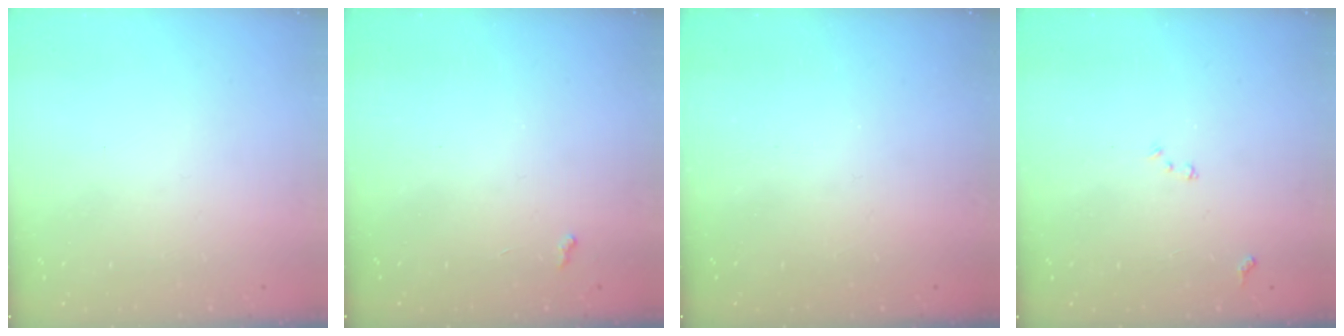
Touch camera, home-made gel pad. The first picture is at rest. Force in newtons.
{"total": 2.8, "press": 2.8, "slide": 0.4}
{"total": 0.8, "press": 0.8, "slide": 0.3}
{"total": 7.5, "press": 7.5, "slide": 0.7}